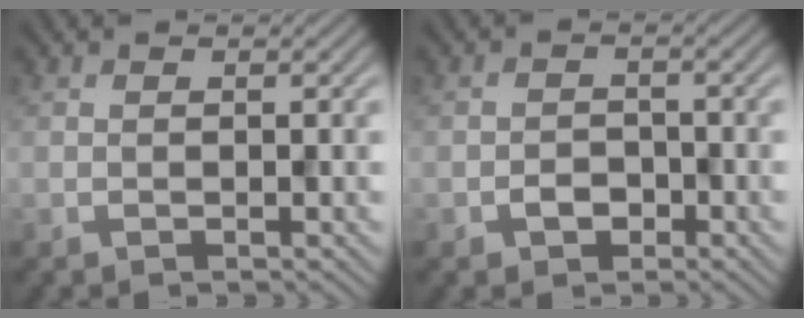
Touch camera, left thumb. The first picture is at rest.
{"total": 2.4, "force": [-1.2, 1.7, 1.1], "torque": [-0.017, 0.001, -0.025]}